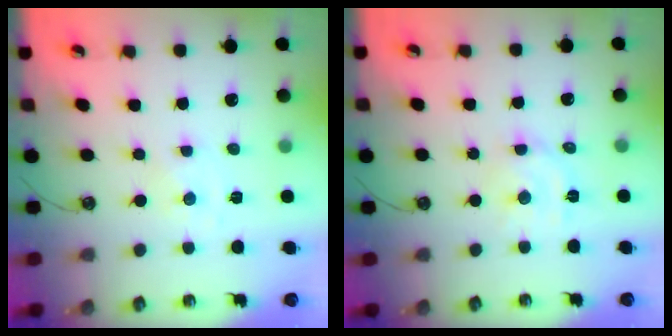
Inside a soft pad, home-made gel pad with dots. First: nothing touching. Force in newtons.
{"total": 7.5, "press": 7.4, "slide": 1.0}